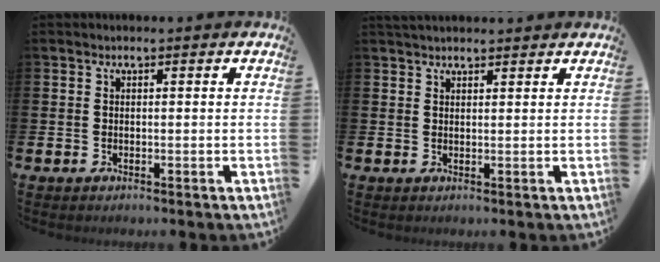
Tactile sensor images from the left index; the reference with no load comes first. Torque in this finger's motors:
{"motor_torque": [1.00, -1.13, 0.24, 0.11]}